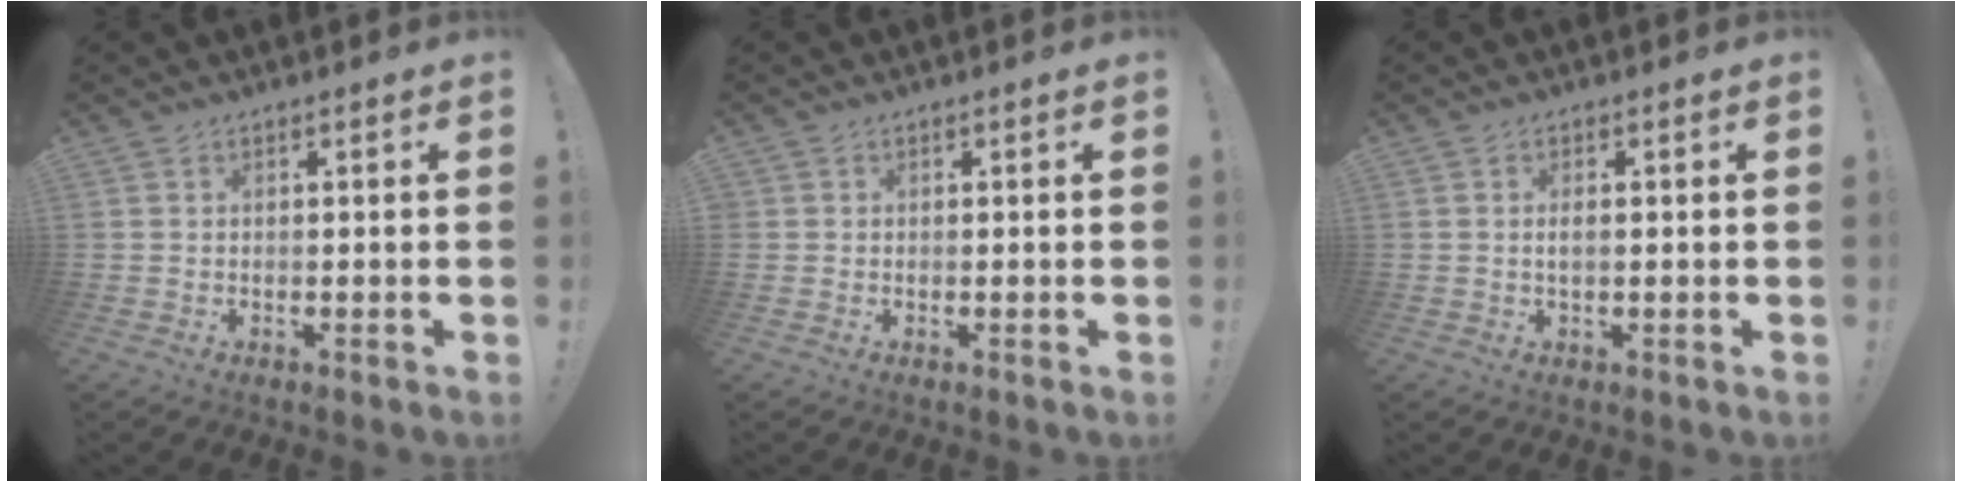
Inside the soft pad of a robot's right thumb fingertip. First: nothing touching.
{"total": 0.6, "force": [0.2, 0.6, -0.1], "torque": [0.001, 0.001, 0.004]}
{"total": 1.6, "force": [-0.2, 0.6, 1.5], "torque": [-0.026, 0.001, -0.005]}